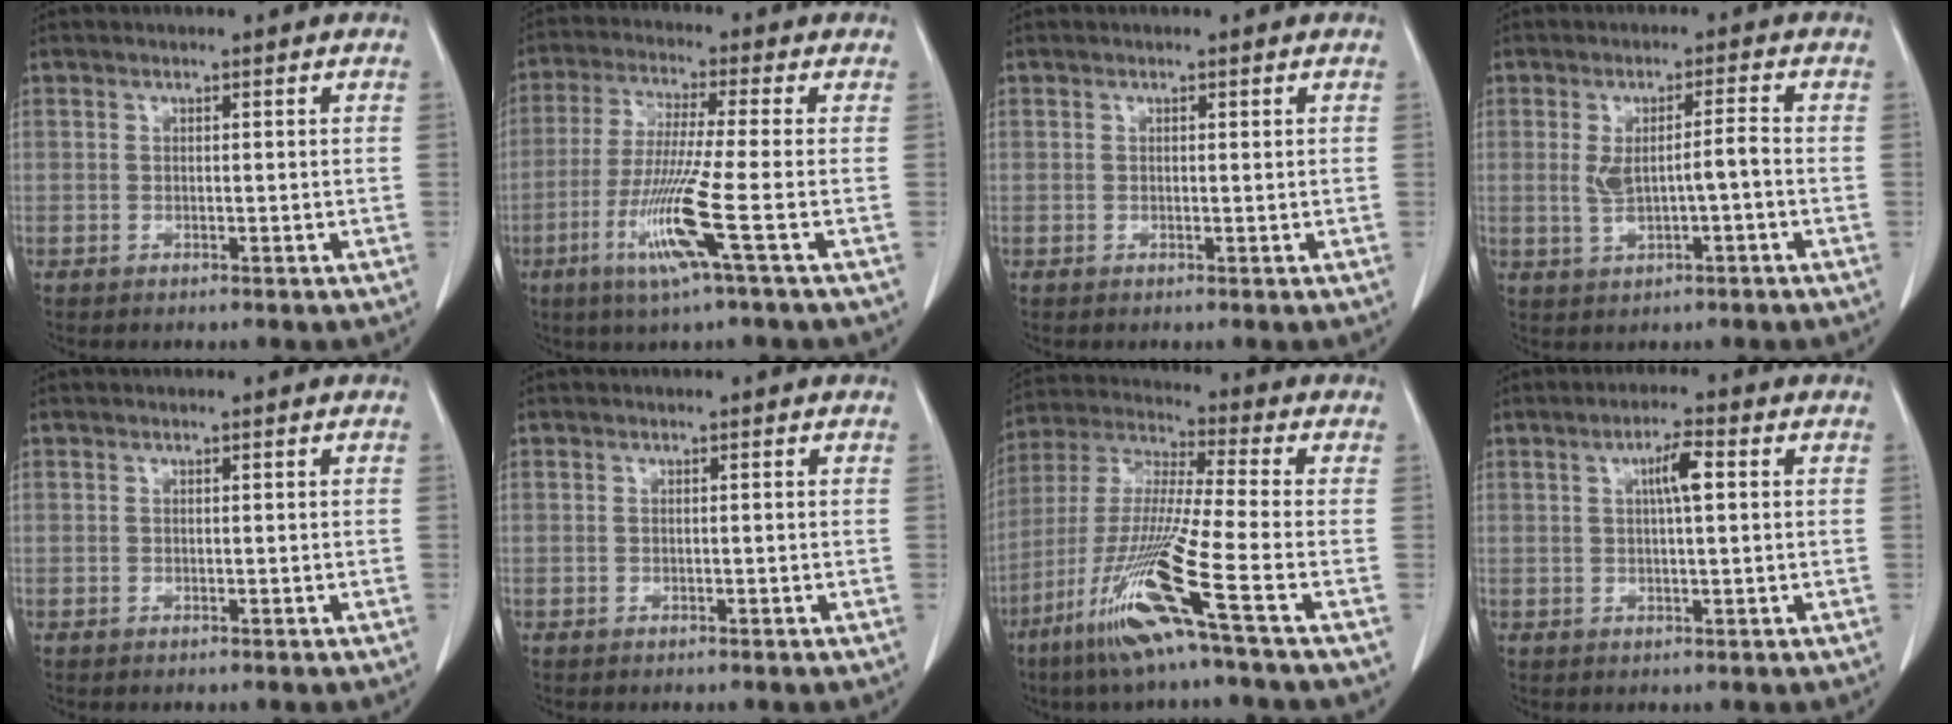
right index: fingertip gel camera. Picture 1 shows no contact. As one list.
[{"total": 10.4, "force": [-3.9, -1.5, 9.5], "torque": [-0.193, -0.026, -0.082]}, {"total": 0.0}, {"total": 5.1, "force": [-0.4, 0.9, 5.0], "torque": [-0.095, 0.010, 0.001]}, {"total": 0.0}, {"total": 0.0}, {"total": 15.4, "force": [-7.7, -1.7, 13.2], "torque": [-0.276, -0.038, -0.153]}, {"total": 4.2, "force": [1.1, 0.5, 4.0], "torque": [-0.071, 0.006, 0.017]}]